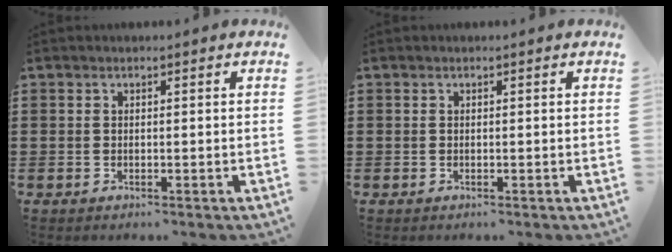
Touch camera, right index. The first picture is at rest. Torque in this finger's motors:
{"motor_torque": [0.00, 0.00, 0.00, 0.00]}